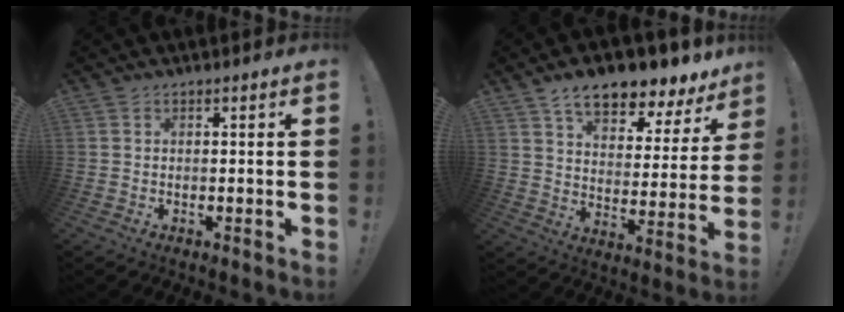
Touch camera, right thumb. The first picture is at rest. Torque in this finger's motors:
{"motor_torque": [0.85, 3.63, 0.46, 0.16, 0.08]}